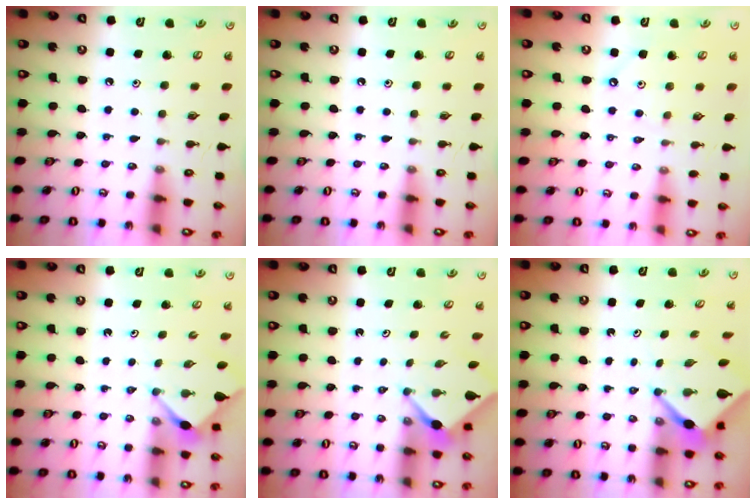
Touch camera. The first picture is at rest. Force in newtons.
{"total": 0.0}
{"total": 1.0, "press": 0.9, "slide": 0.2}
{"total": 2.8, "press": 2.8, "slide": 0.3}
{"total": 2.4, "press": 2.4, "slide": 0.3}
{"total": 3.7, "press": 3.7, "slide": 0.2}